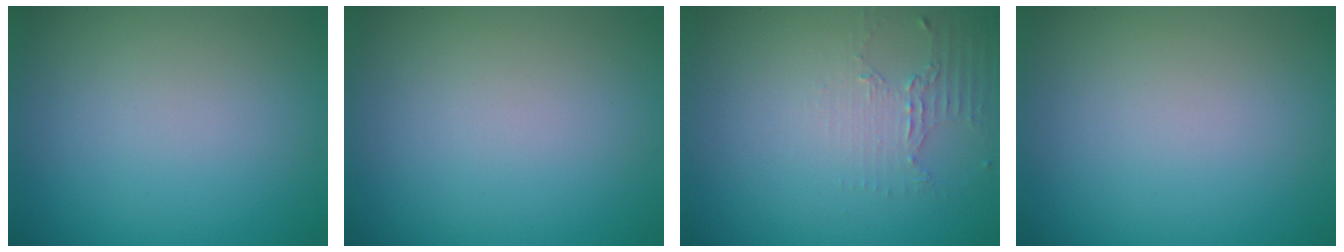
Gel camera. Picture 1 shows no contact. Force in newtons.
{"total": 0.0}
{"total": 2.1, "press": 1.5, "slide": 1.4}
{"total": 0.0}